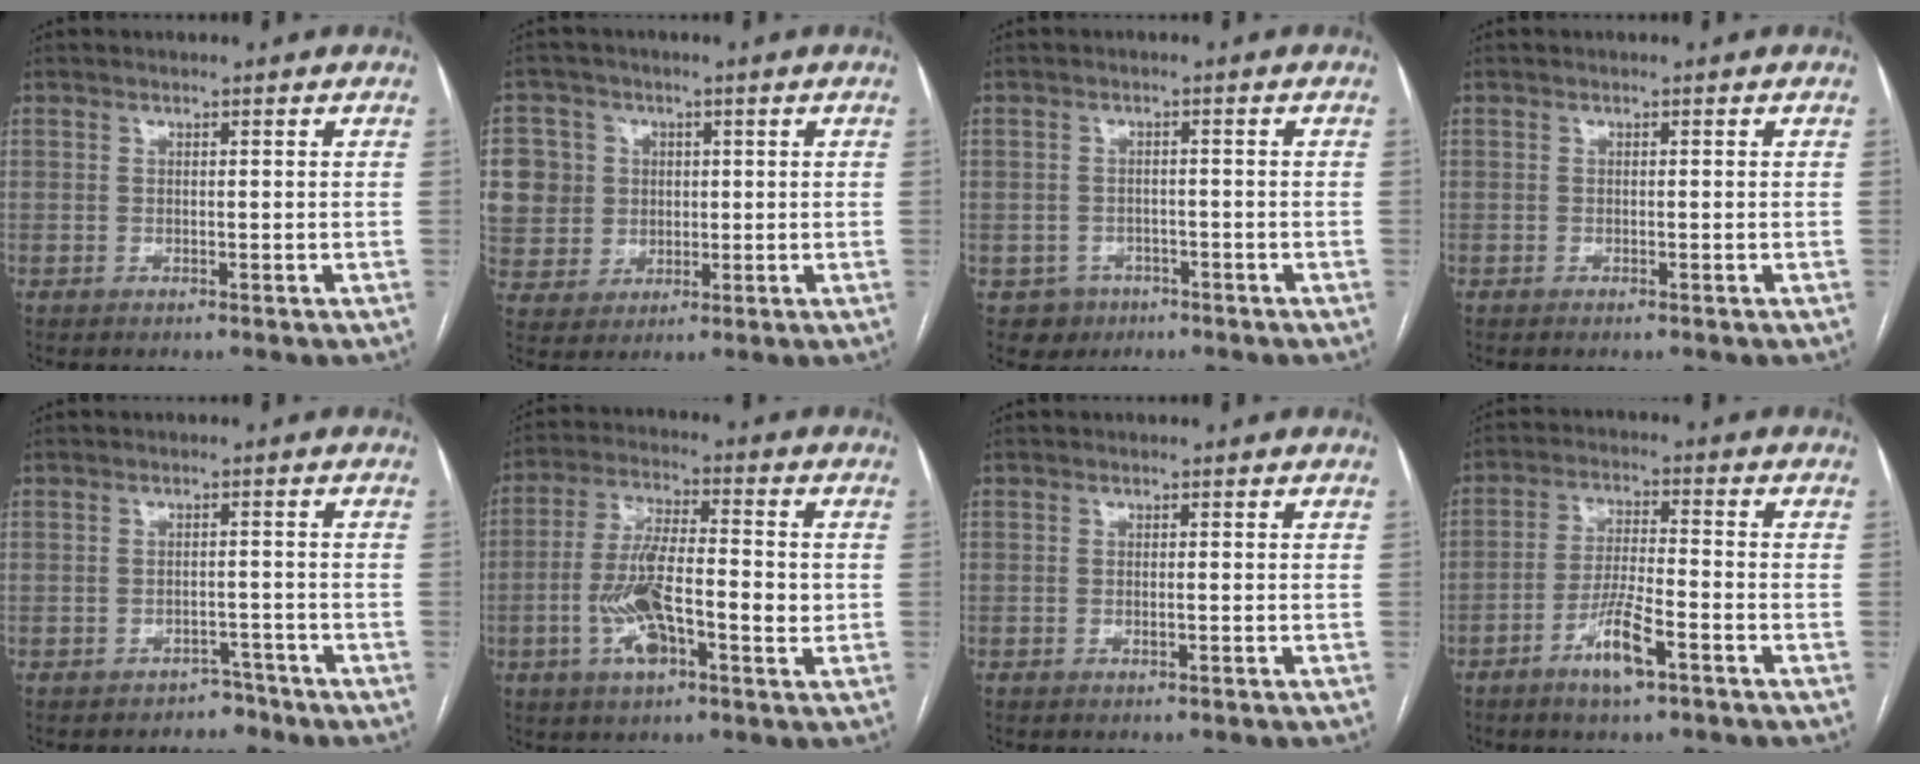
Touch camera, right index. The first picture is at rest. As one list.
[{"total": 12.3, "force": [2.1, 11.8, 2.9], "torque": [-0.096, 0.041, 0.058]}, {"total": 3.6, "force": [-1.8, 3.2, -0.1], "torque": [0.008, 0.013, -0.022]}, {"total": 0.5, "force": [-0.4, 0.0, 0.3], "torque": [-0.008, -0.001, -0.006]}, {"total": 2.7, "force": [-2.2, 1.6, -0.4], "torque": [0.005, 0.011, -0.028]}, {"total": 11.7, "force": [-2.1, 3.7, 10.9], "torque": [-0.223, 0.013, -0.037]}, {"total": 0.7, "force": [-0.2, 0.1, 0.6], "torque": [-0.013, -0.001, 0.000]}, {"total": 7.3, "force": [-4.1, 1.0, 6.0], "torque": [-0.120, -0.004, -0.073]}]